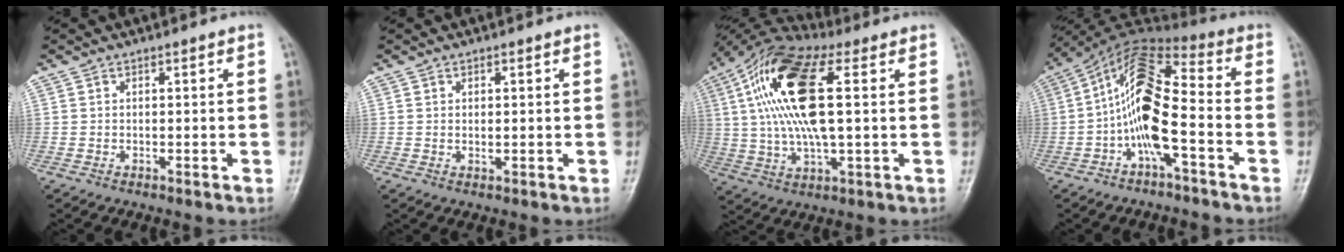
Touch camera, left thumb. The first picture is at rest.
{"total": 1.2, "force": [0.3, 0.5, 1.0], "torque": [-0.018, -0.001, 0.007]}
{"total": 18.4, "force": [4.1, 6.6, 16.6], "torque": [-0.342, 0.018, 0.069]}
{"total": 13.3, "force": [-3.4, 4.0, 12.3], "torque": [-0.240, 0.058, -0.069]}